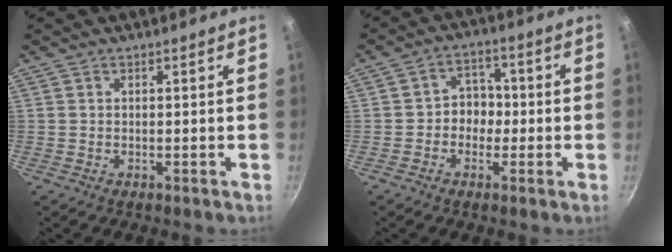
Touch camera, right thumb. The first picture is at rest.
{"total": 5.5, "force": [-0.9, 4.8, 2.6], "torque": [0.008, 0.021, -0.021]}